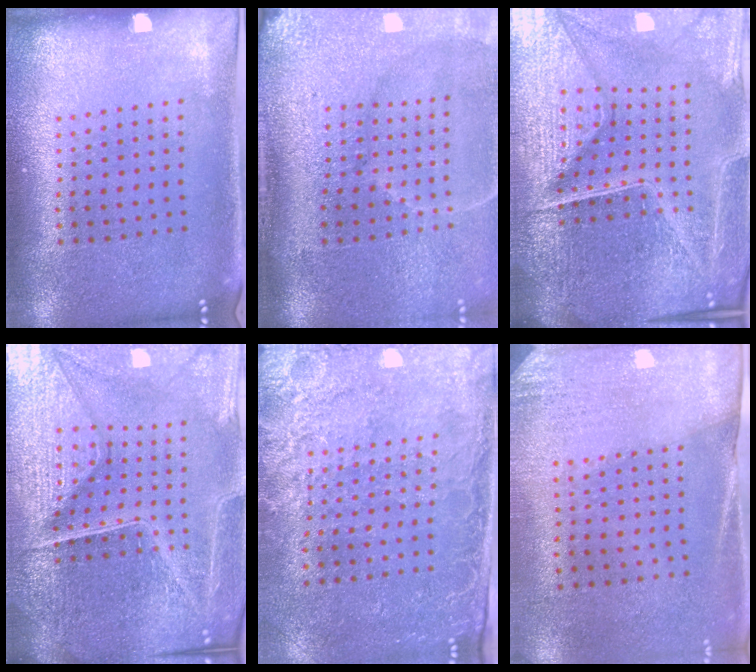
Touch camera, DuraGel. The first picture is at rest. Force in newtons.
{"total": 4.7, "press": 3.9, "slide": 2.7}
{"total": 6.6, "press": 5.9, "slide": 3.0}
{"total": 5.8, "press": 5.4, "slide": 2.1}
{"total": 2.7, "press": 2.4, "slide": 1.2}
{"total": 2.7, "press": 2.3, "slide": 1.4}